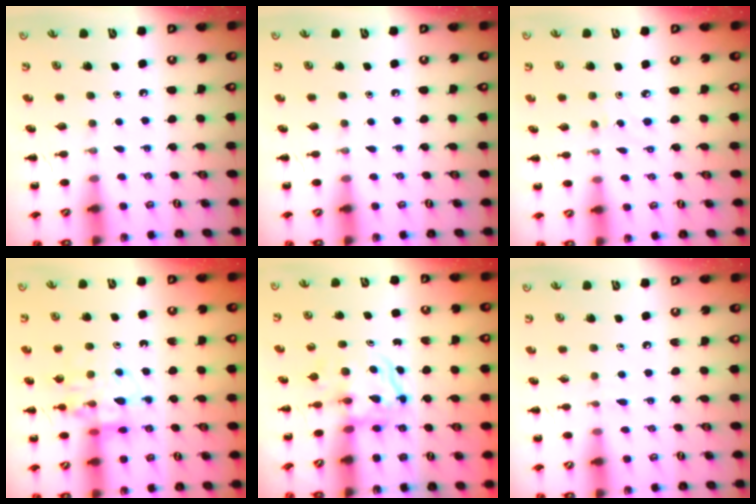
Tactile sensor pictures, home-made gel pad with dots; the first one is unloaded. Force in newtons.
{"total": 0.0}
{"total": 2.1, "press": 2.0, "slide": 0.8}
{"total": 11.0, "press": 10.9, "slide": 1.8}
{"total": 3.8, "press": 3.7, "slide": 0.5}
{"total": 4.7, "press": 4.3, "slide": 1.9}